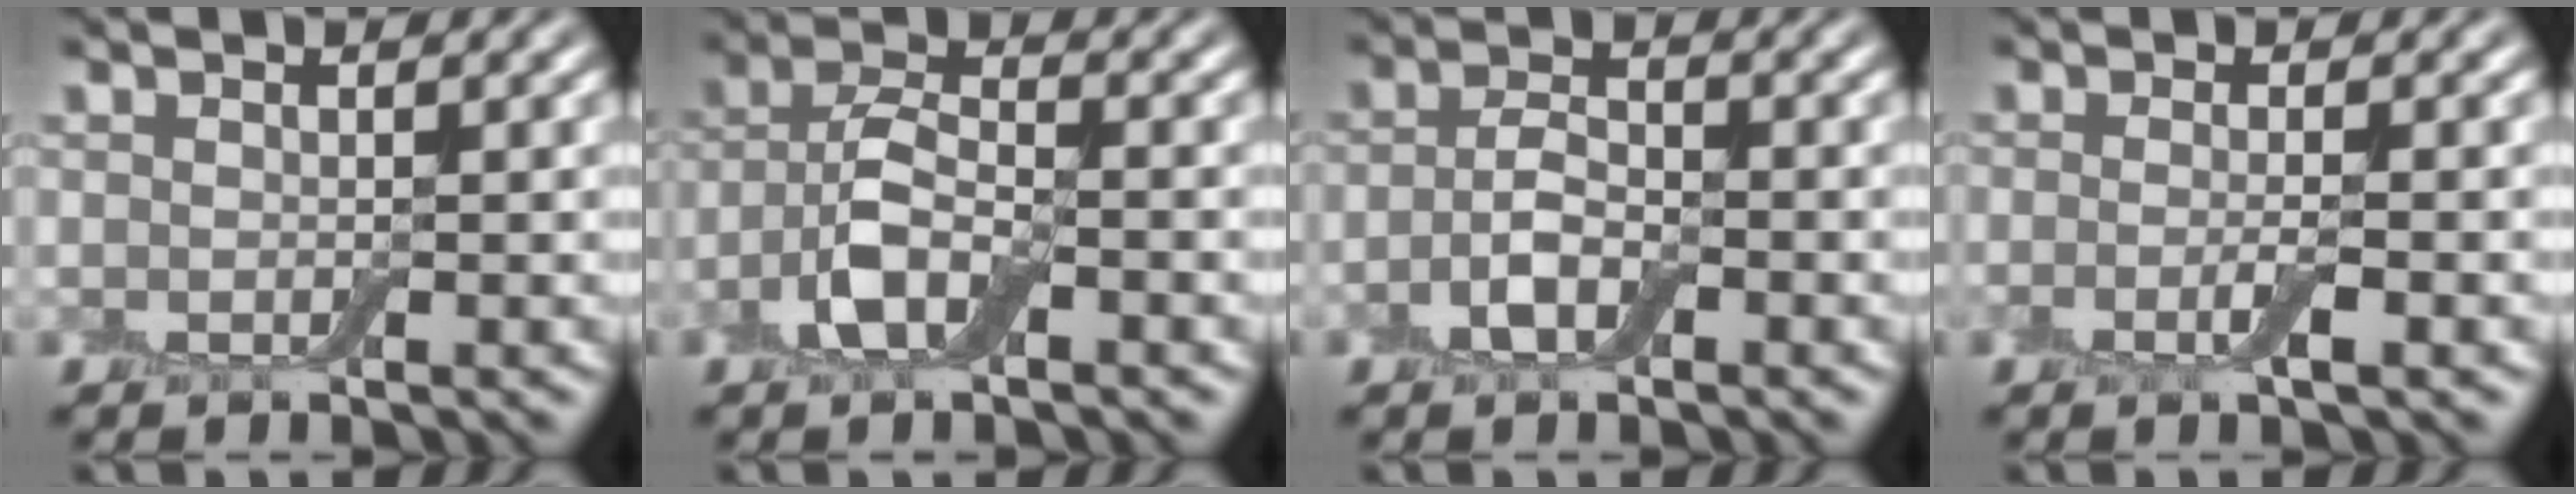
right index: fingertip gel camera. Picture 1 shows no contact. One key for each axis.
{"total": 4.2, "fx": -1.8, "fy": 1.8, "fz": 3.4, "tx": -0.072, "ty": 0.008, "tz": -0.043}
{"total": 2.8, "fx": -1.1, "fy": 1.3, "fz": 2.2, "tx": -0.045, "ty": 0.003, "tz": -0.027}
{"total": 2.0, "fx": -0.6, "fy": 0.4, "fz": 1.9, "tx": -0.038, "ty": -0.007, "tz": -0.015}